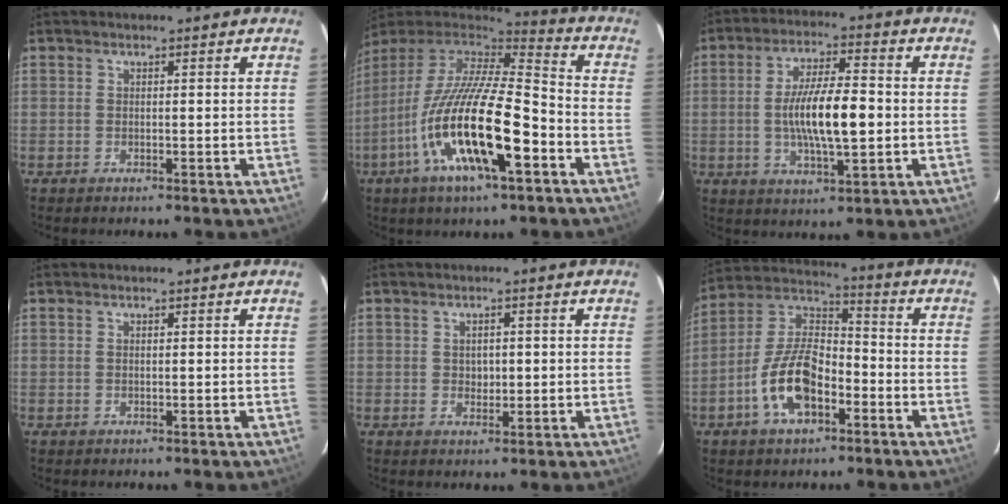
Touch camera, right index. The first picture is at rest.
{"total": 22.4, "force": [-8.8, 5.8, 19.8], "torque": [-0.362, -0.040, -0.167]}
{"total": 11.7, "force": [-1.0, 3.0, 11.3], "torque": [-0.208, -0.001, -0.014]}
{"total": 0.0}
{"total": 2.4, "force": [0.2, 1.9, 1.5], "torque": [-0.023, 0.005, 0.007]}
{"total": 13.4, "force": [-5.8, 6.7, 10.1], "torque": [-0.203, 0.018, -0.105]}